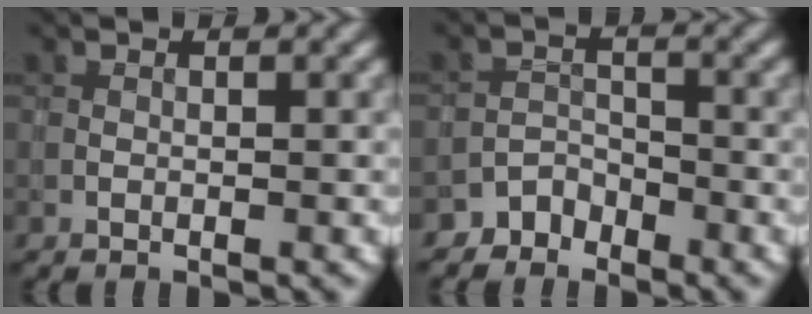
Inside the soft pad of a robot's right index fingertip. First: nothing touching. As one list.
[{"total": 2.2, "force": [-1.8, 1.1, -0.3], "torque": [0.017, 0.011, -0.039]}]